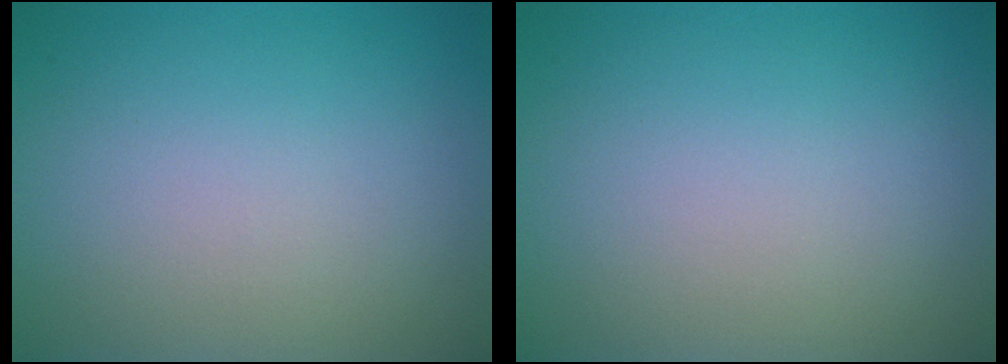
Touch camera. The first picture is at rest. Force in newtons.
{"total": 0.0}